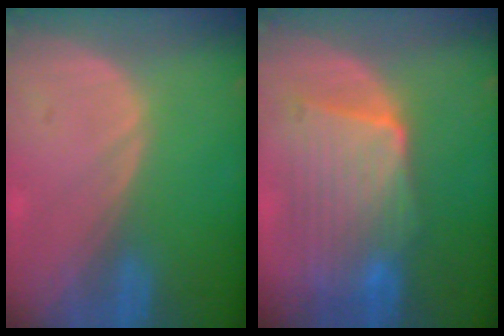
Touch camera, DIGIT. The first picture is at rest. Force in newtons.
{"total": 9.3, "press": 8.6, "slide": 3.3}